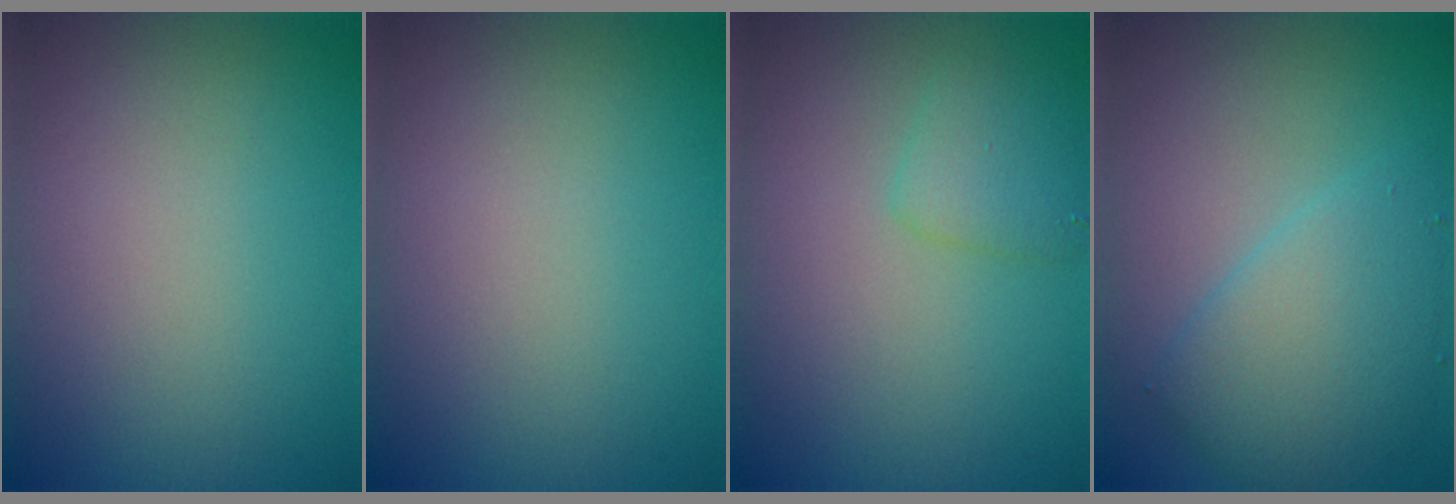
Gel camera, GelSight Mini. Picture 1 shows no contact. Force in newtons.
{"total": 0.0}
{"total": 2.0, "press": 2.0, "slide": 0.0}
{"total": 4.6, "press": 4.6, "slide": 0.3}